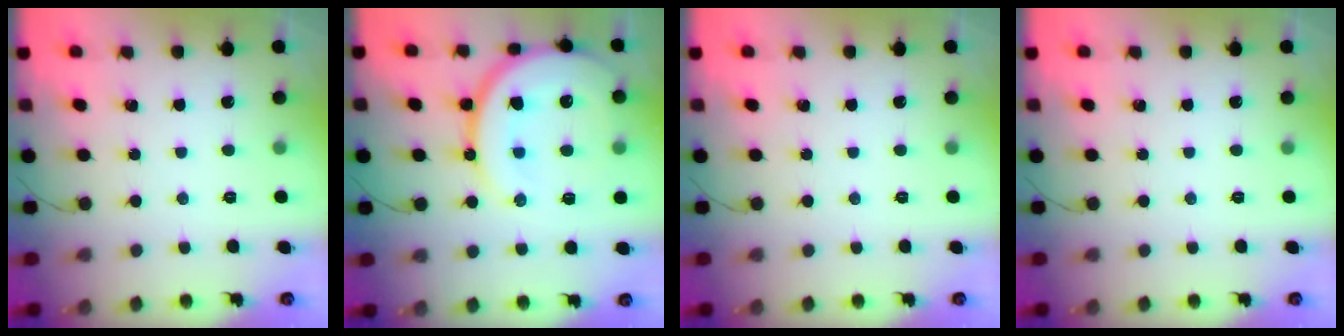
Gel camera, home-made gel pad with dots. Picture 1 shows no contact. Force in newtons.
{"total": 18.8, "press": 18.6, "slide": 2.2}
{"total": 0.0}
{"total": 0.0}